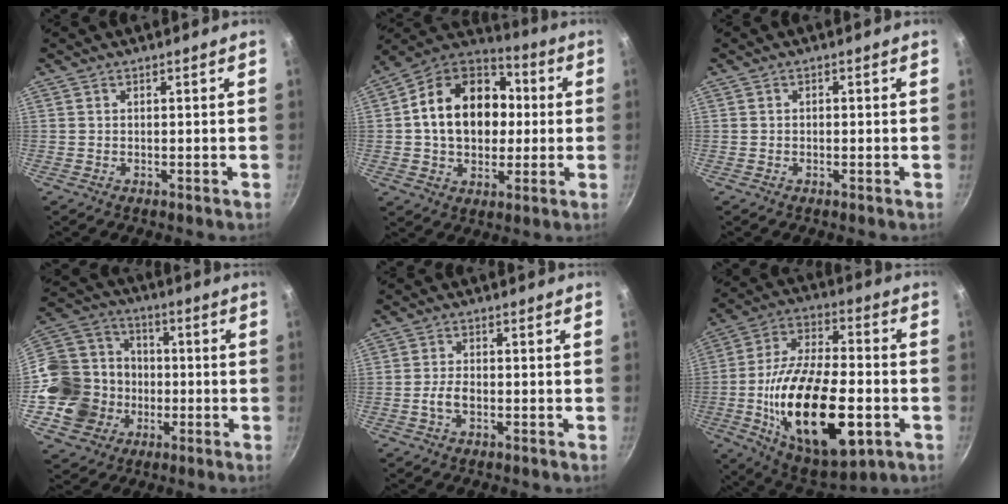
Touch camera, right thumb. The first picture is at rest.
{"total": 19.8, "force": [1.5, 14.9, 13.0], "torque": [-0.192, 0.033, 0.014]}
{"total": 0.7, "force": [-0.2, 0.6, 0.4], "torque": [-0.005, 0.004, -0.003]}
{"total": 19.1, "force": [-3.5, 17.1, 7.7], "torque": [-0.132, 0.041, -0.052]}
{"total": 3.3, "force": [-1.0, 1.8, 2.5], "torque": [-0.050, 0.014, -0.021]}
{"total": 28.1, "force": [-6.7, 13.5, 23.8], "torque": [-0.399, 0.019, -0.103]}